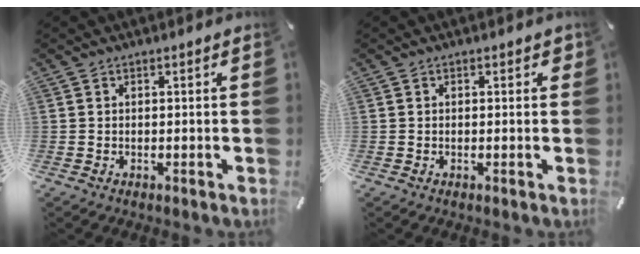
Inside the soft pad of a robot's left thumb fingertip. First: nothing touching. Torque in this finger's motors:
{"motor_torque": [0.13, 0.27, 0.13, -0.21, 0.08]}